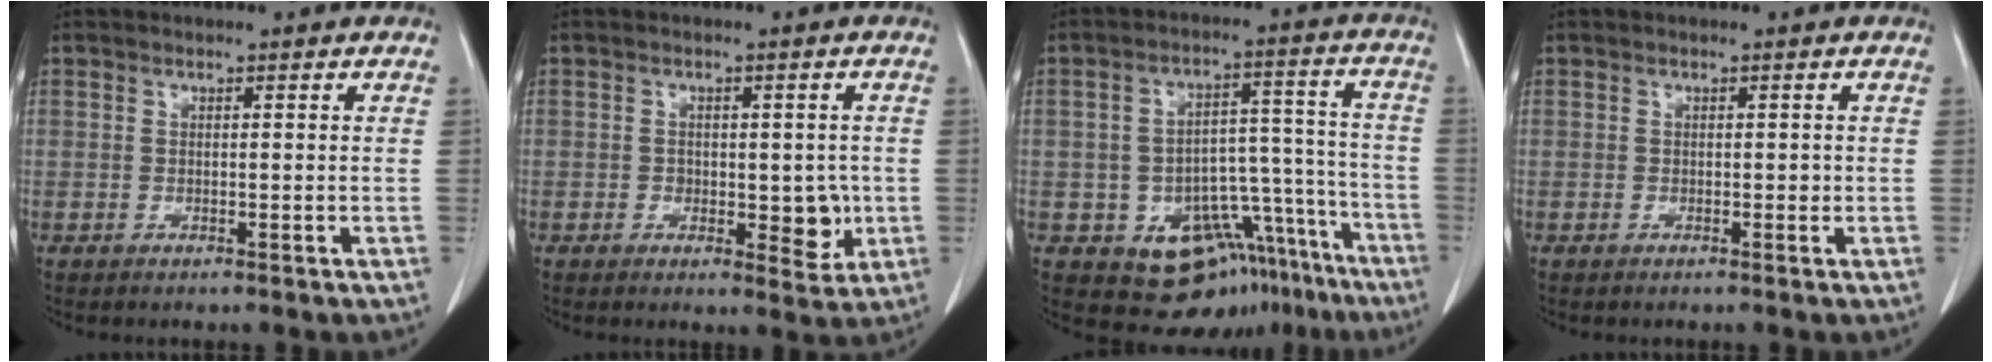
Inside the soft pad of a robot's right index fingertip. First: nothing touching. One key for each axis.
{"total": 5.5, "fx": -0.9, "fy": 3.1, "fz": 4.4, "tx": -0.044, "ty": -0.004, "tz": -0.006}
{"total": 14.3, "fx": -9.1, "fy": 9.2, "fz": 6.2, "tx": -0.046, "ty": 0.079, "tz": -0.120}
{"total": 0.5, "fx": 0.0, "fy": 0.4, "fz": 0.4, "tx": -0.002, "ty": 0.002, "tz": -0.001}